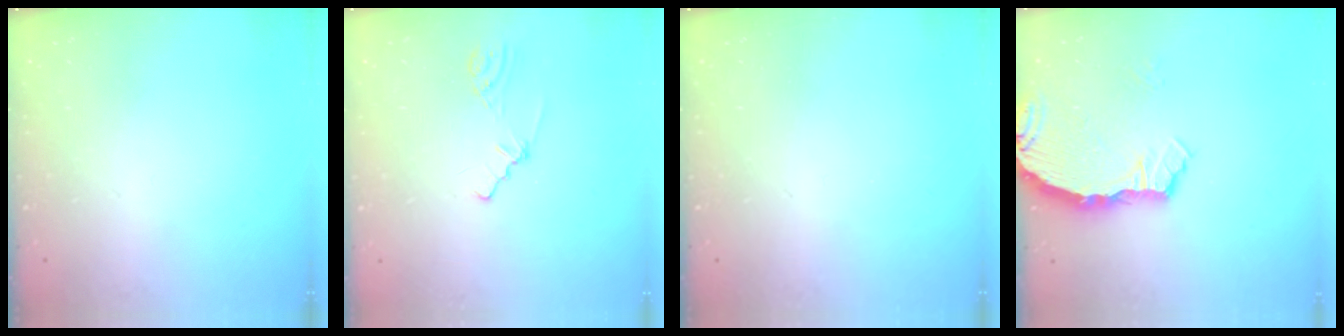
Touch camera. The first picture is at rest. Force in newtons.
{"total": 0.9, "press": 0.9, "slide": 0.2}
{"total": 0.0}
{"total": 3.8, "press": 3.8, "slide": 0.4}